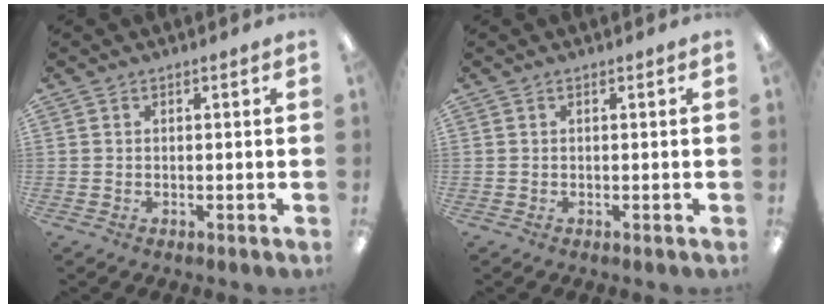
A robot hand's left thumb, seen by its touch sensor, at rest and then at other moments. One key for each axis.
{"total": 0.0}